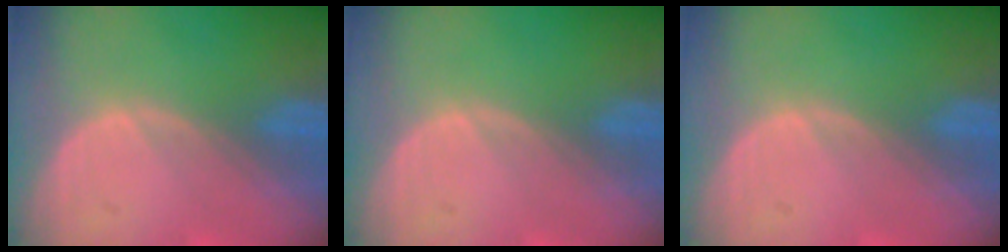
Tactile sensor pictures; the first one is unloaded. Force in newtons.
{"total": 0.0}
{"total": 0.0}